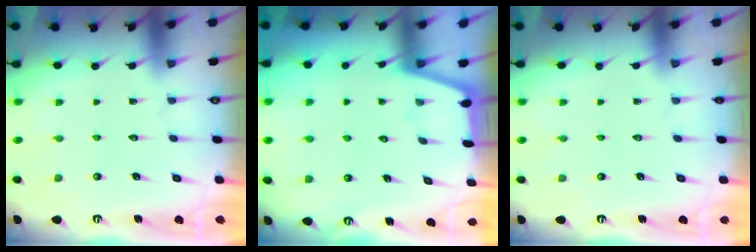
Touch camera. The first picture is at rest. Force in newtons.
{"total": 1.3, "press": 1.3, "slide": 0.3}
{"total": 0.0}